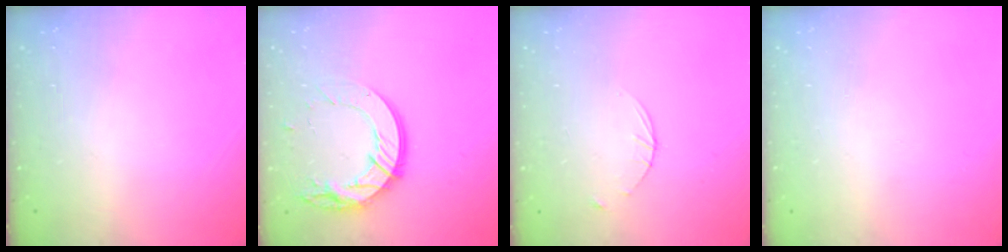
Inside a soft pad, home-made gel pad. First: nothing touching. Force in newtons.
{"total": 15.8, "press": 15.7, "slide": 1.2}
{"total": 1.6, "press": 1.6, "slide": 0.2}
{"total": 0.0}